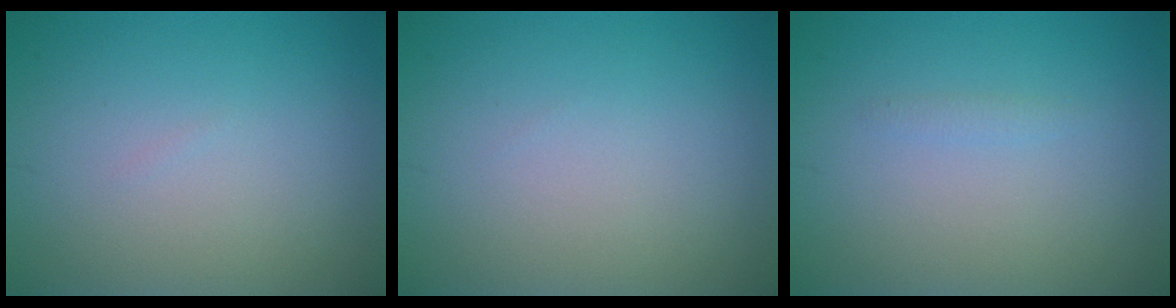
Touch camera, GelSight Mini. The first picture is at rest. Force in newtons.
{"total": 0.0}
{"total": 0.6, "press": 0.6, "slide": 0.1}